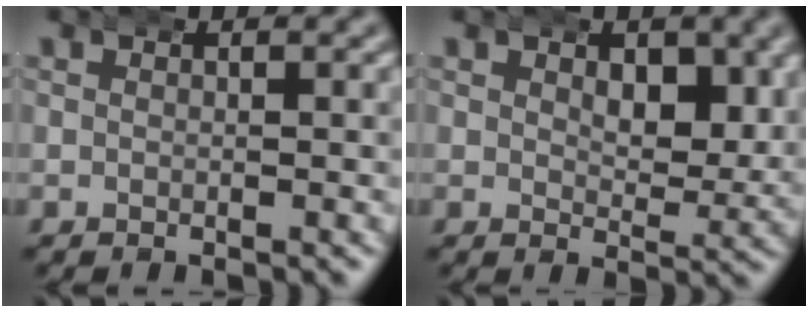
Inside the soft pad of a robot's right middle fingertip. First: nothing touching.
{"total": 3.6, "force": [1.7, 1.9, 2.5], "torque": [-0.035, -0.018, 0.030]}